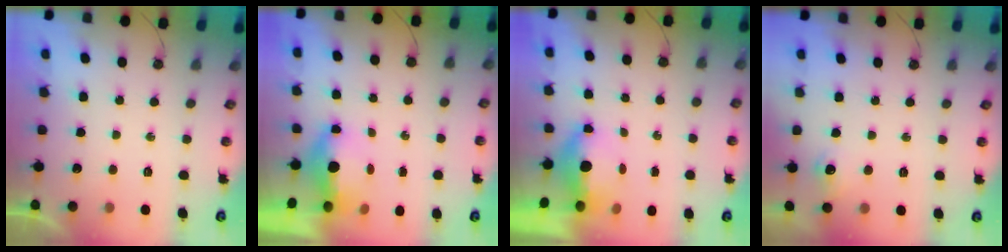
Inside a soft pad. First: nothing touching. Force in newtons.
{"total": 6.2, "press": 5.1, "slide": 3.5}
{"total": 12.6, "press": 6.4, "slide": 10.8}
{"total": 6.3, "press": 6.3, "slide": 0.8}